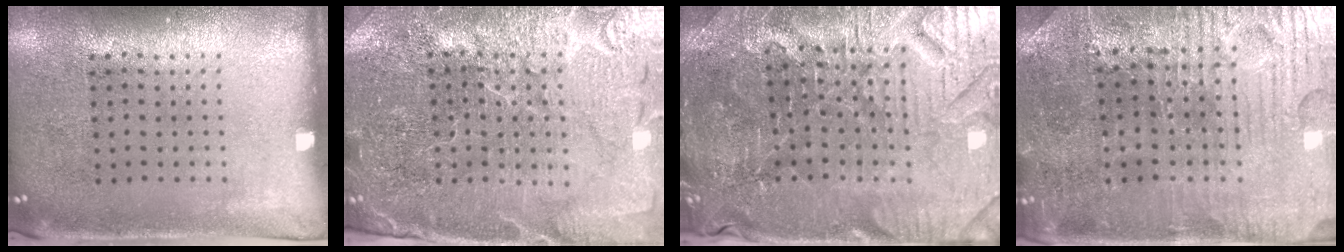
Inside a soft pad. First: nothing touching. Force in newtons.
{"total": 4.2, "press": 3.9, "slide": 1.3}
{"total": 4.3, "press": 4.2, "slide": 0.8}
{"total": 3.7, "press": 3.7, "slide": 0.6}